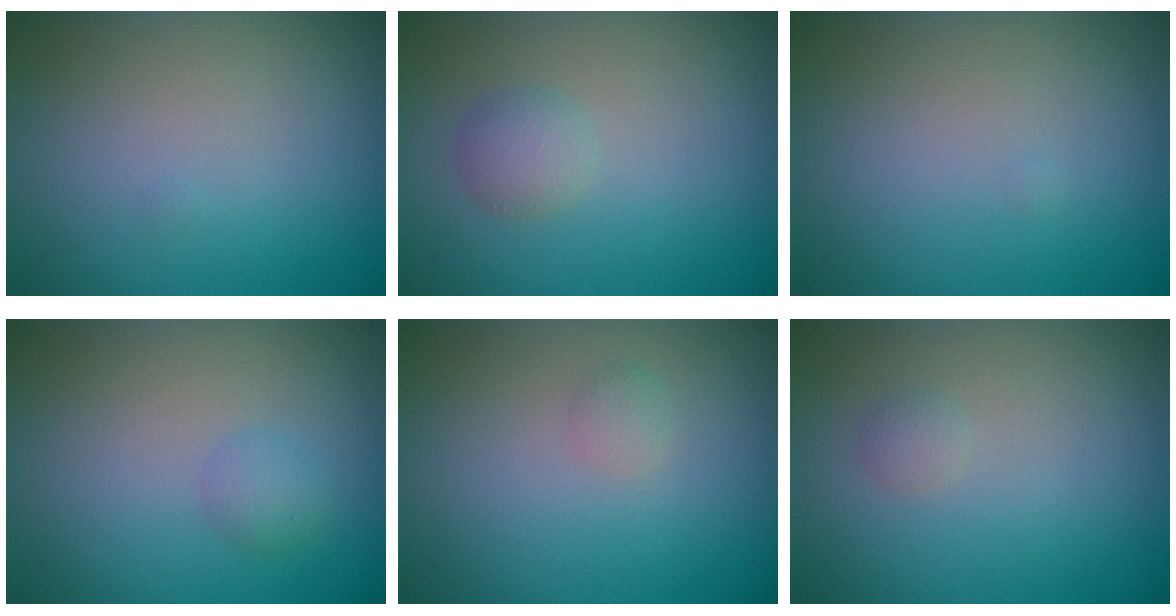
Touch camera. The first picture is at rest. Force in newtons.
{"total": 1.7, "press": 1.7, "slide": 0.1}
{"total": 0.0}
{"total": 1.5, "press": 1.5, "slide": 0.0}
{"total": 0.7, "press": 0.7, "slide": 0.0}
{"total": 0.7, "press": 0.7, "slide": 0.0}